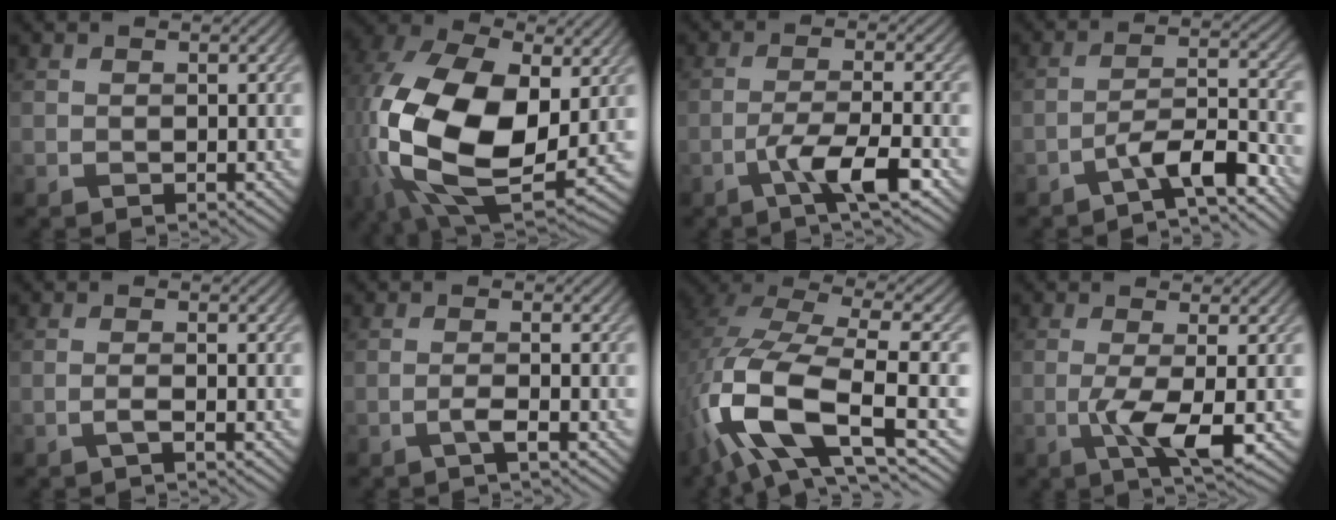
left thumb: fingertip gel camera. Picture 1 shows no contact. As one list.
[{"total": 19.8, "force": [0.0, 12.5, 15.4], "torque": [-0.350, -0.045, 0.029]}, {"total": 6.5, "force": [-3.5, 1.1, 5.3], "torque": [-0.095, 0.010, -0.070]}, {"total": 6.6, "force": [-4.5, 1.4, 4.6], "torque": [-0.082, 0.012, -0.085]}, {"total": 1.1, "force": [-0.5, 0.0, 1.0], "torque": [-0.022, 0.008, -0.018]}, {"total": 1.7, "force": [-0.8, 0.1, 1.5], "torque": [-0.031, 0.010, -0.026]}, {"total": 15.1, "force": [-4.5, 6.4, 12.9], "torque": [-0.300, -0.012, -0.079]}, {"total": 5.2, "force": [-1.0, 1.0, 5.0], "torque": [-0.099, -0.001, -0.021]}]